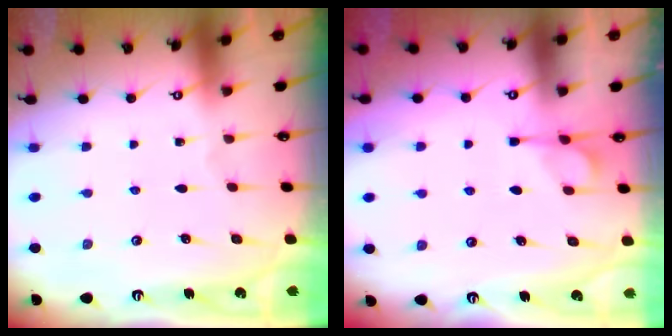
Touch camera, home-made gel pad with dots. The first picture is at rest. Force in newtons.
{"total": 1.9, "press": 1.6, "slide": 1.1}